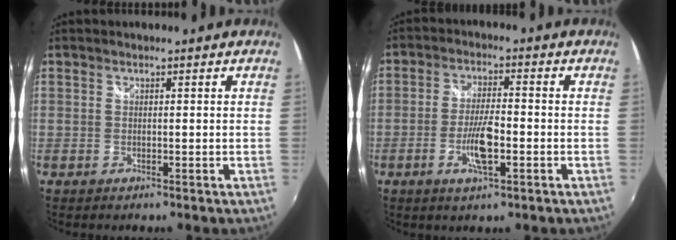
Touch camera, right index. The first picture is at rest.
{"total": 7.0, "force": [-2.4, 1.8, 6.4], "torque": [-0.128, -0.003, -0.045]}